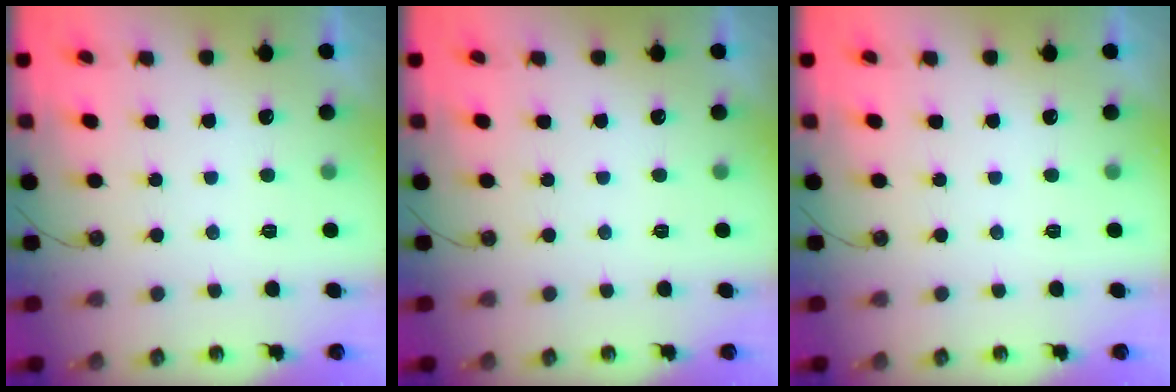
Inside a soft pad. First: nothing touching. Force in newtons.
{"total": 0.0}
{"total": 0.0}